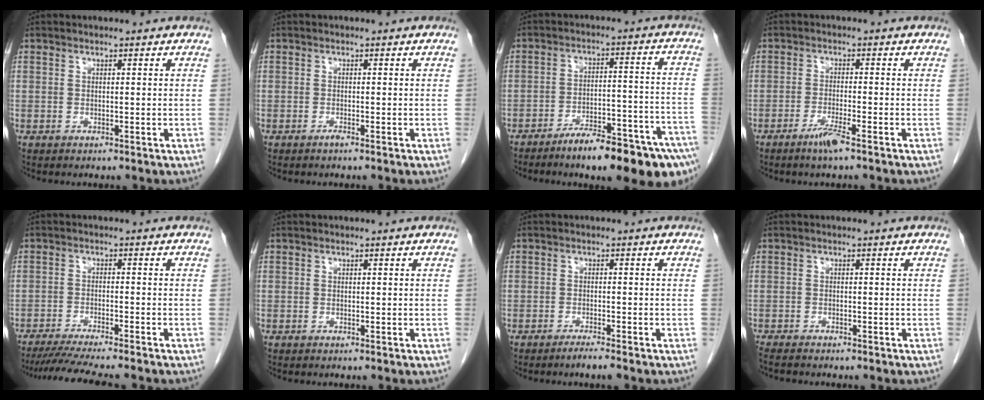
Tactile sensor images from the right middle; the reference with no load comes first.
{"total": 0.6, "force": [-0.5, -0.1, 0.3], "torque": [-0.007, 0.000, -0.009]}
{"total": 15.7, "force": [-11.4, 2.2, 10.5], "torque": [-0.099, 0.025, -0.169]}
{"total": 3.4, "force": [-2.3, -0.2, 2.5], "torque": [-0.050, -0.006, -0.046]}
{"total": 10.2, "force": [-8.9, -0.2, 4.9], "torque": [-0.067, -0.021, -0.140]}
{"total": 0.0}
{"total": 1.7, "force": [-1.4, -0.2, 0.9], "torque": [-0.020, -0.003, -0.027]}
{"total": 3.3, "force": [-2.8, 0.7, 1.4], "torque": [-0.026, -0.009, -0.041]}